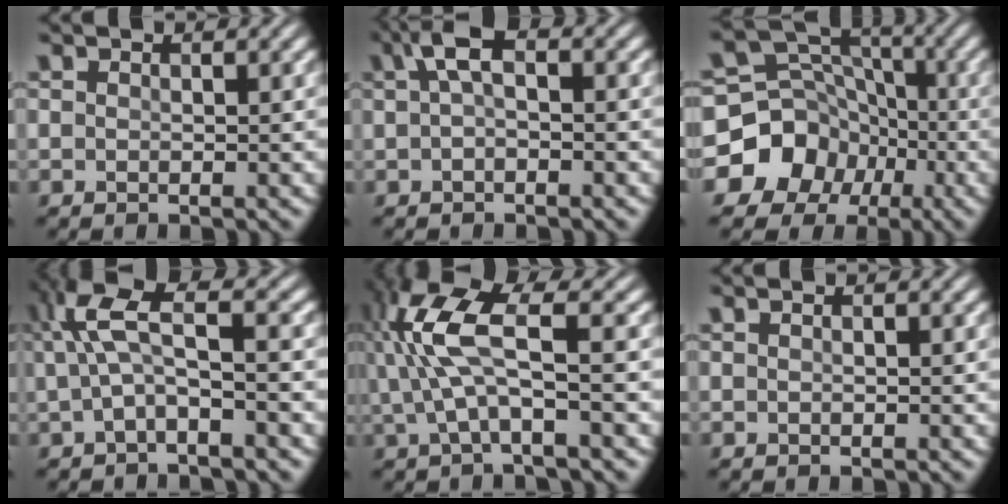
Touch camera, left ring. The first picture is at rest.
{"total": 3.0, "force": [0.7, 1.3, 2.6], "torque": [-0.049, 0.012, 0.005]}
{"total": 10.8, "force": [-5.2, 9.2, 2.0], "torque": [-0.034, -0.009, -0.105]}
{"total": 4.6, "force": [0.7, 1.3, 4.4], "torque": [-0.090, 0.013, 0.008]}
{"total": 6.9, "force": [1.3, 2.1, 6.4], "torque": [-0.154, 0.009, 0.024]}
{"total": 0.0}